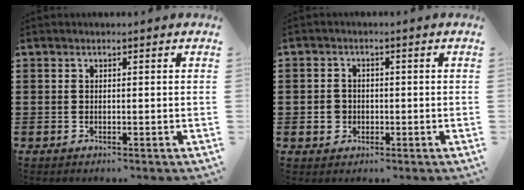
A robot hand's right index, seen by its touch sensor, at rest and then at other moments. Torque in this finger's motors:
{"motor_torque": [1.22, 0.92, -0.26, -0.21]}